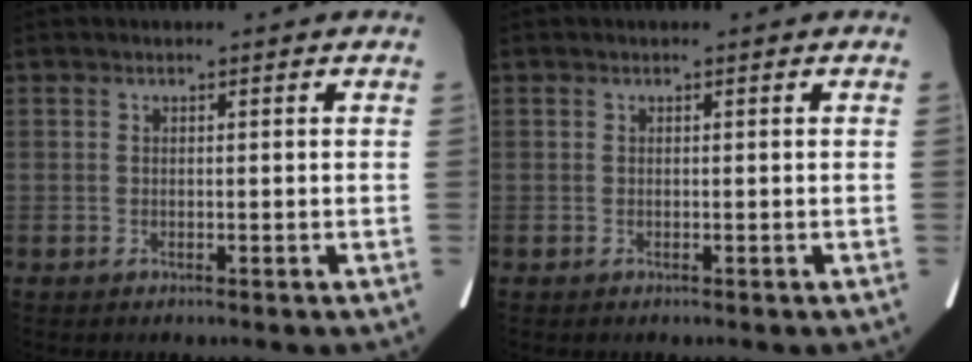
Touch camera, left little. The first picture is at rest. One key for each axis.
{"total": 0.0}